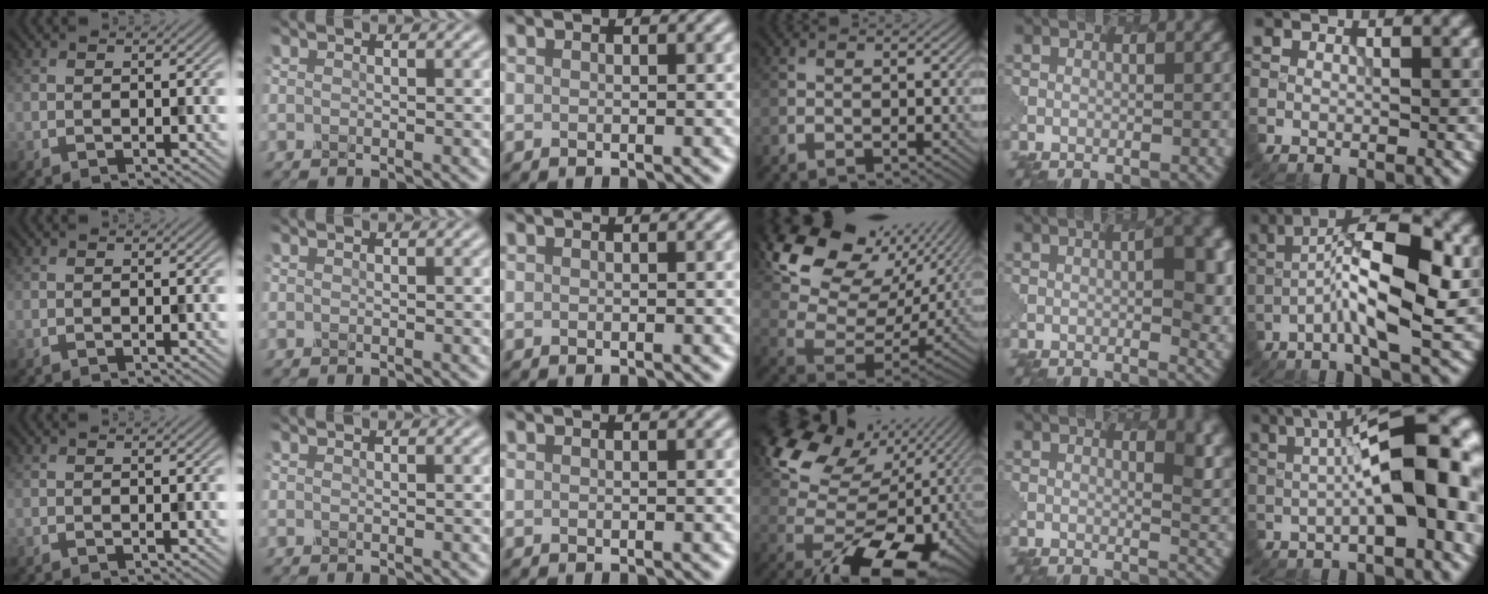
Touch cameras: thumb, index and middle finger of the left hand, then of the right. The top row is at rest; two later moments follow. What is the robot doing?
{"motion": "dispense", "object": "glue stick"}